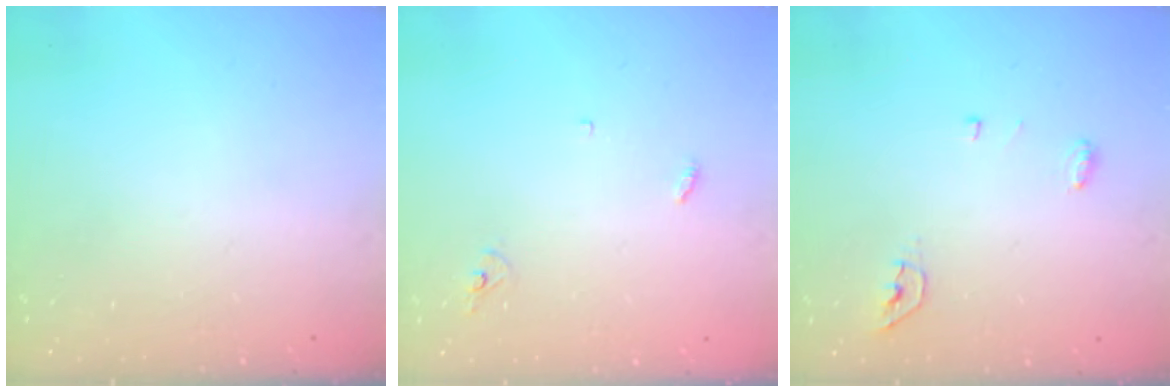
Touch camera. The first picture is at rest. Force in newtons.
{"total": 2.9, "press": 2.9, "slide": 0.2}
{"total": 4.3, "press": 4.2, "slide": 1.0}